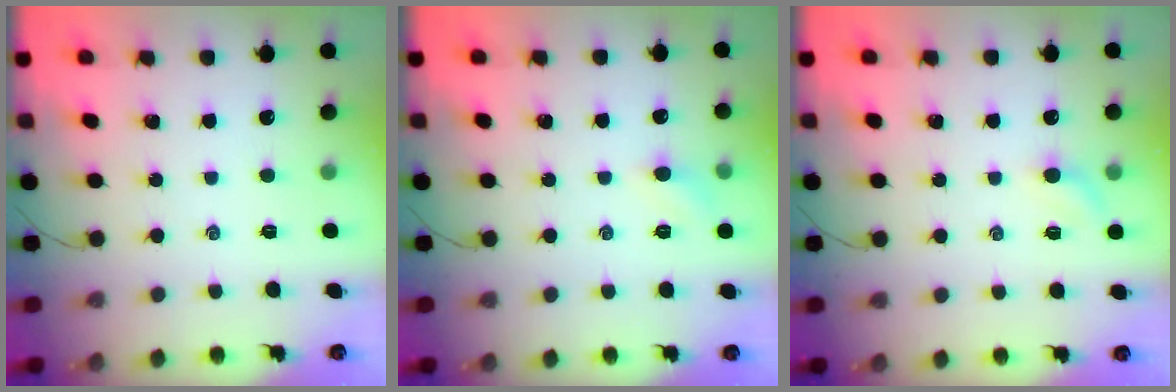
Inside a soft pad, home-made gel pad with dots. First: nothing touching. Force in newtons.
{"total": 4.2, "press": 3.9, "slide": 1.3}
{"total": 4.9, "press": 4.8, "slide": 1.3}